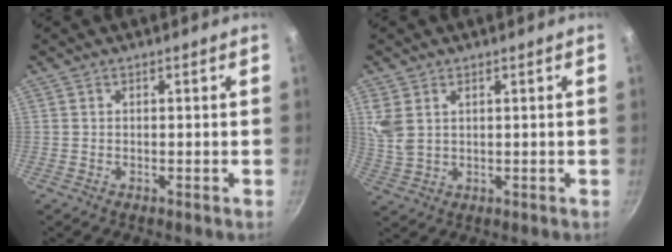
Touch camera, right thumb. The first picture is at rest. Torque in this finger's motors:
{"motor_torque": [0.90, 0.88, 0.64, 0.41, 0.05]}